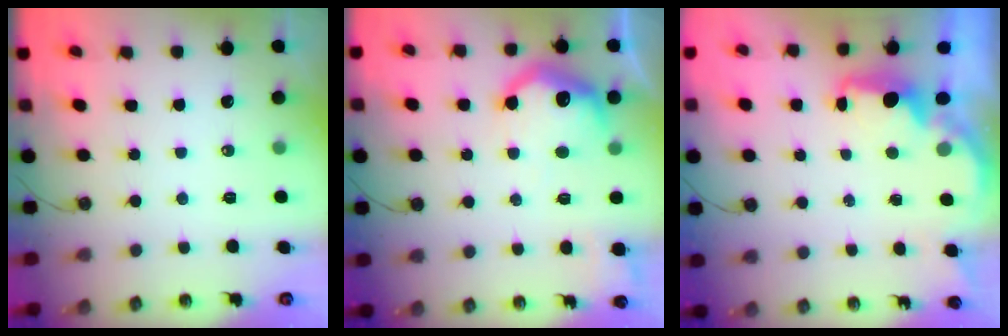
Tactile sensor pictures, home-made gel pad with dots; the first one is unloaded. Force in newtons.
{"total": 13.9, "press": 13.9, "slide": 1.2}
{"total": 2.8, "press": 2.6, "slide": 0.9}